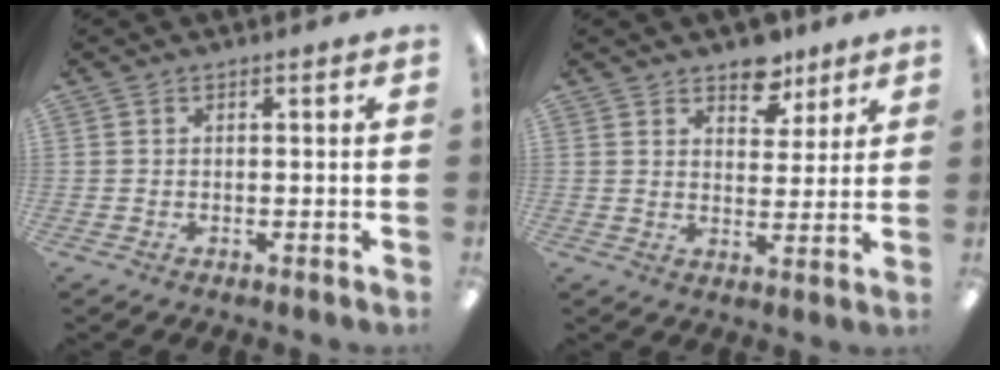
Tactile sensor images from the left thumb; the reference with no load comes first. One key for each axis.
{"total": 8.1, "fx": 6.1, "fy": 4.6, "fz": 2.7, "tx": -0.026, "ty": -0.031, "tz": 0.106}